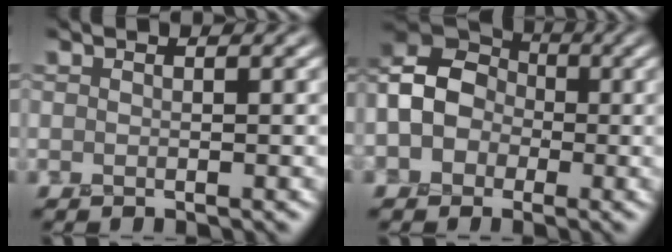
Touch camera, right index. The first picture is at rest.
{"total": 8.5, "force": [-1.0, 7.2, 4.2], "torque": [-0.091, 0.016, -0.047]}